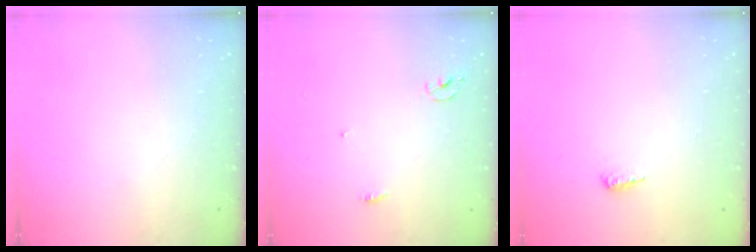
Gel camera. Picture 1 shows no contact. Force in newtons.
{"total": 2.5, "press": 2.5, "slide": 0.1}
{"total": 5.6, "press": 5.5, "slide": 1.0}